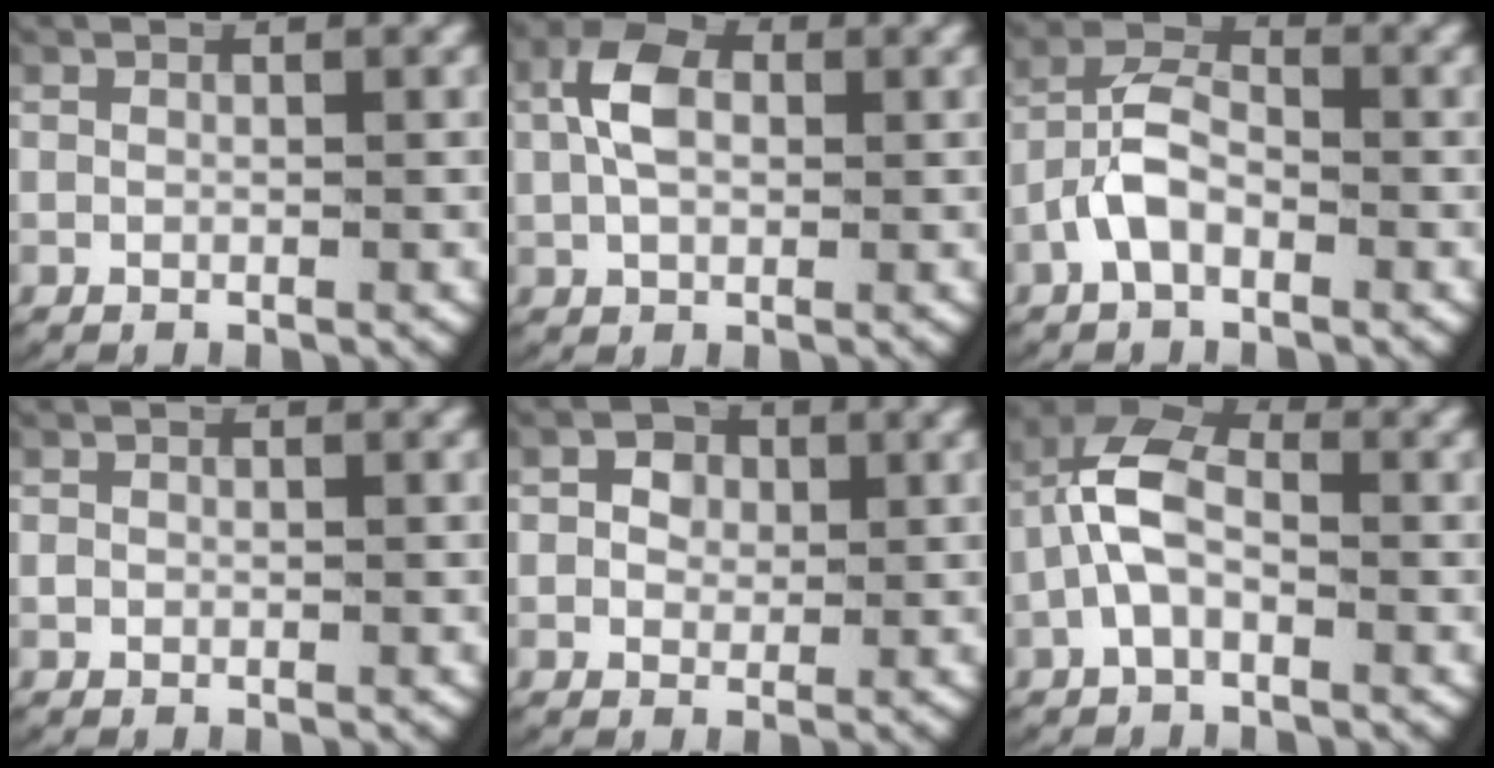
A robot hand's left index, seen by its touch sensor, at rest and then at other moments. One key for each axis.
{"total": 4.2, "fx": 0.9, "fy": 2.6, "fz": 3.2, "tx": -0.066, "ty": 0.006, "tz": 0.013}
{"total": 4.6, "fx": -1.3, "fy": 3.2, "fz": 3.0, "tx": -0.060, "ty": -0.003, "tz": -0.029}
{"total": 0.0}
{"total": 2.4, "fx": 0.6, "fy": 2.1, "fz": 1.1, "tx": -0.015, "ty": -0.006, "tz": 0.010}
{"total": 4.6, "fx": -0.1, "fy": 2.9, "fz": 3.6, "tx": -0.074, "ty": -0.001, "tz": -0.008}